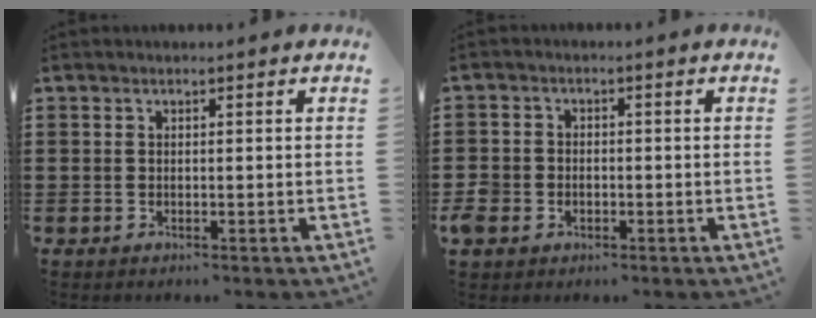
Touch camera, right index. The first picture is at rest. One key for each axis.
{"total": 2.9, "fx": -1.5, "fy": 2.3, "fz": 0.8, "tx": -0.043, "ty": -0.006, "tz": -0.037}